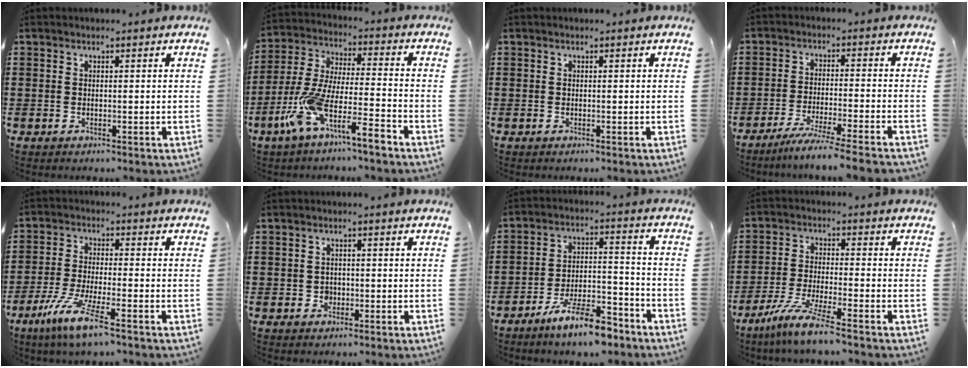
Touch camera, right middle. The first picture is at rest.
{"total": 10.1, "force": [-7.5, 0.4, 6.8], "torque": [-0.164, -0.017, -0.156]}
{"total": 0.0}
{"total": 5.6, "force": [-4.9, -0.7, 2.5], "torque": [-0.043, -0.017, -0.094]}
{"total": 7.6, "force": [-4.9, 0.6, 5.8], "torque": [-0.124, -0.013, -0.094]}
{"total": 1.5, "force": [-0.4, 1.4, 0.4], "torque": [-0.011, 0.003, -0.011]}
{"total": 9.9, "force": [-7.9, 2.0, 5.6], "torque": [-0.099, 0.019, -0.146]}
{"total": 7.0, "force": [-5.6, -0.1, 4.2], "torque": [-0.091, -0.018, -0.109]}